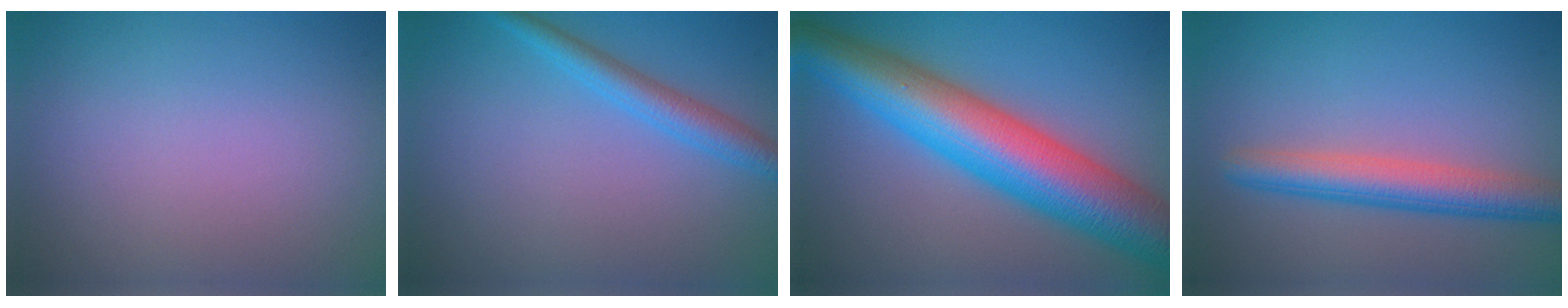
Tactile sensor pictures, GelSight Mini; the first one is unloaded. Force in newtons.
{"total": 2.7, "press": 2.7, "slide": 0.2}
{"total": 11.2, "press": 11.2, "slide": 0.2}
{"total": 4.5, "press": 4.5, "slide": 0.1}